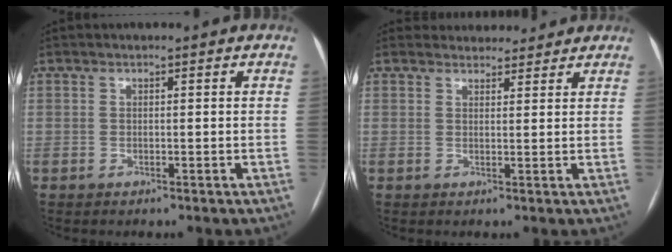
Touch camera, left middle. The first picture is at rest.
{"total": 4.9, "force": [4.6, 1.7, 0.0], "torque": [0.006, 0.014, 0.055]}